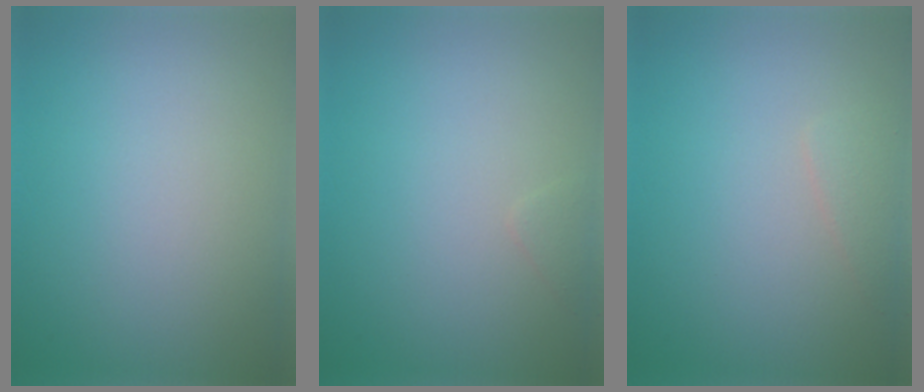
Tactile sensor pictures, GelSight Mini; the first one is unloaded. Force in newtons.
{"total": 0.6, "press": 0.6, "slide": 0.0}
{"total": 1.3, "press": 1.3, "slide": 0.0}